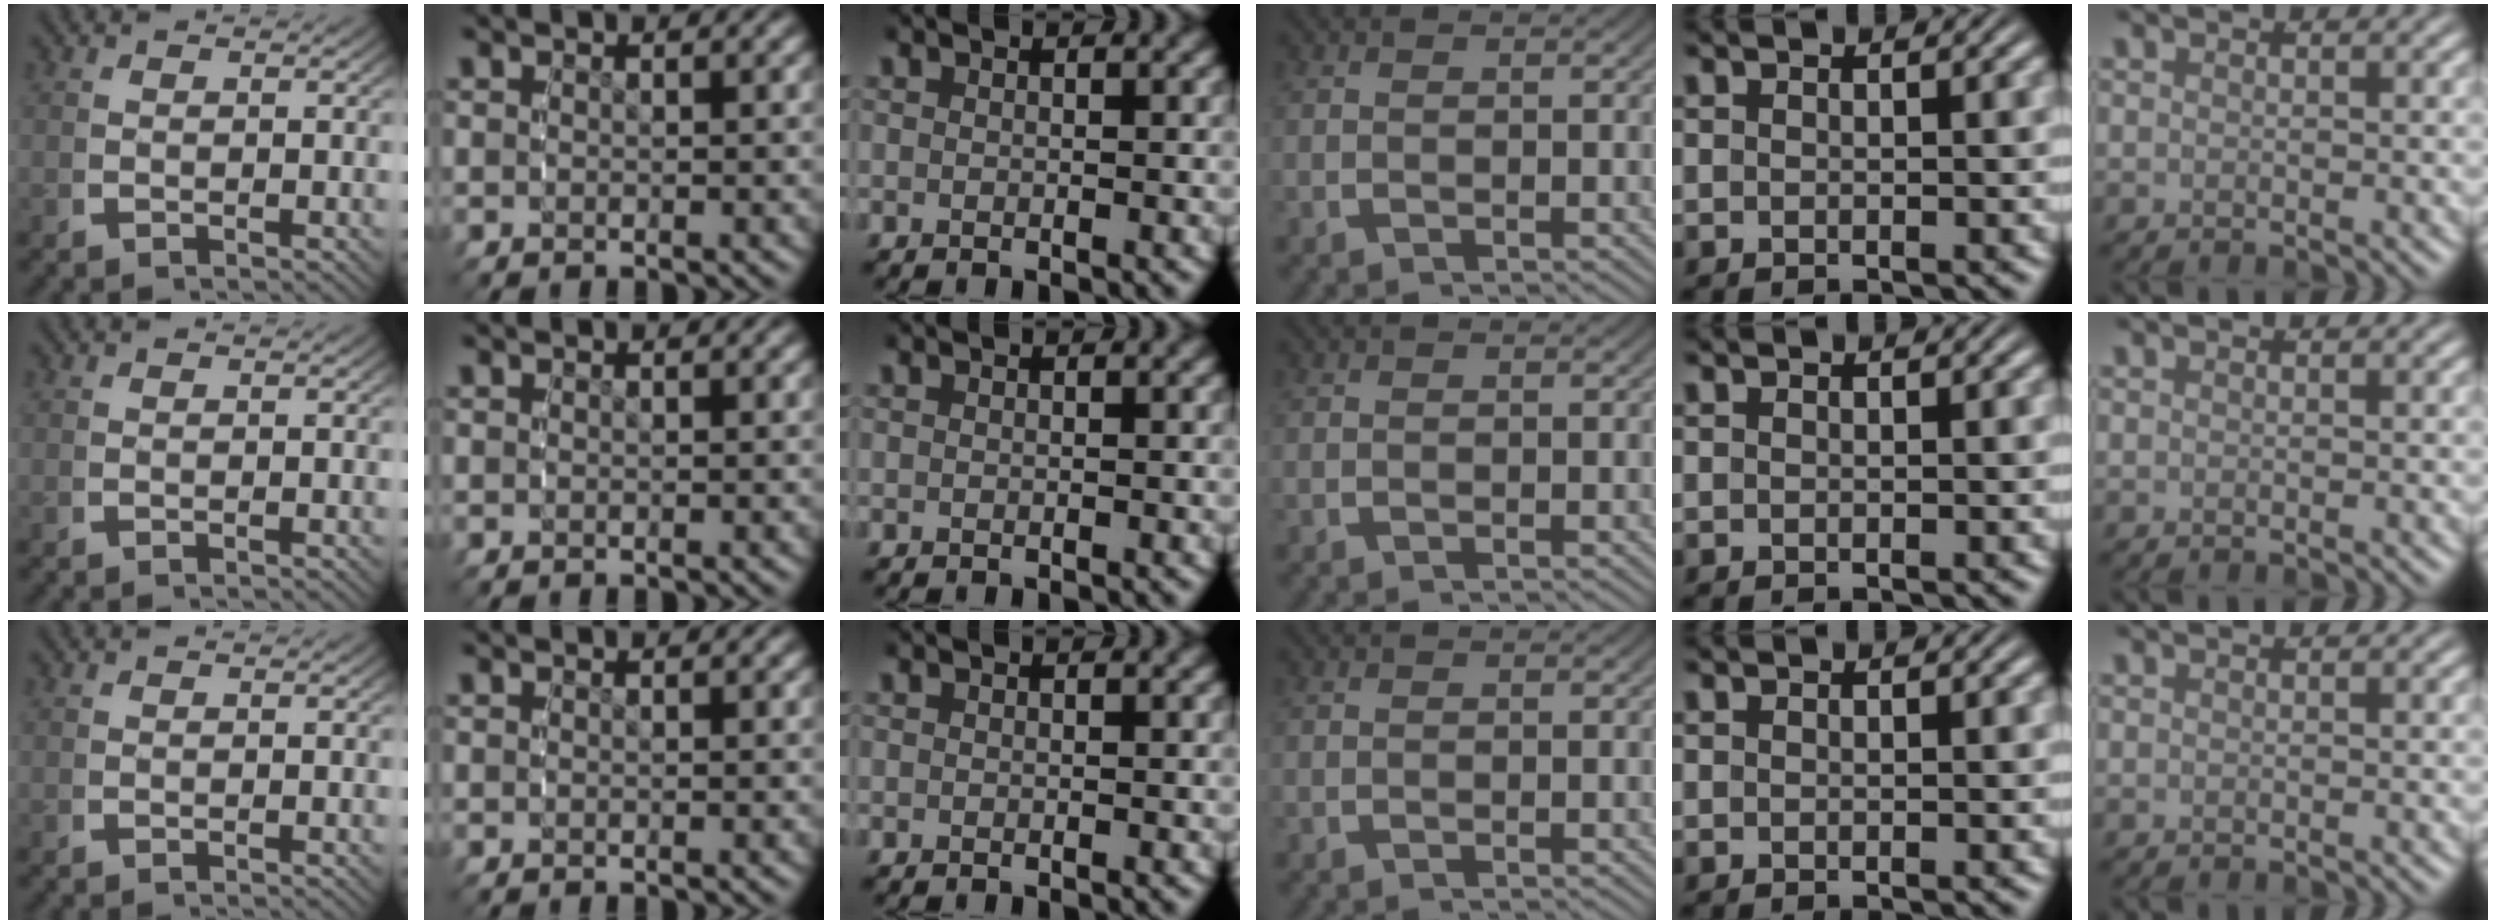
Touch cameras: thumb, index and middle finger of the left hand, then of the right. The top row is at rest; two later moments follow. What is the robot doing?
{"motion": "reach", "object": "stress ball aka squeeze ball"}